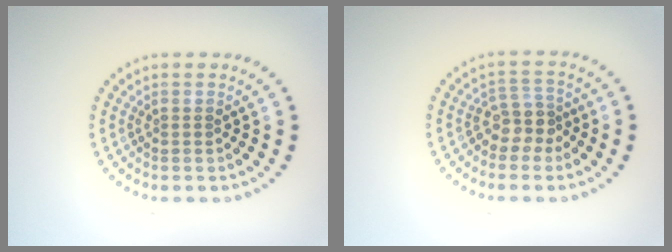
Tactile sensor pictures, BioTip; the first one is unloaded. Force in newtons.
{"total": 2.5, "press": 2.0, "slide": 1.4}